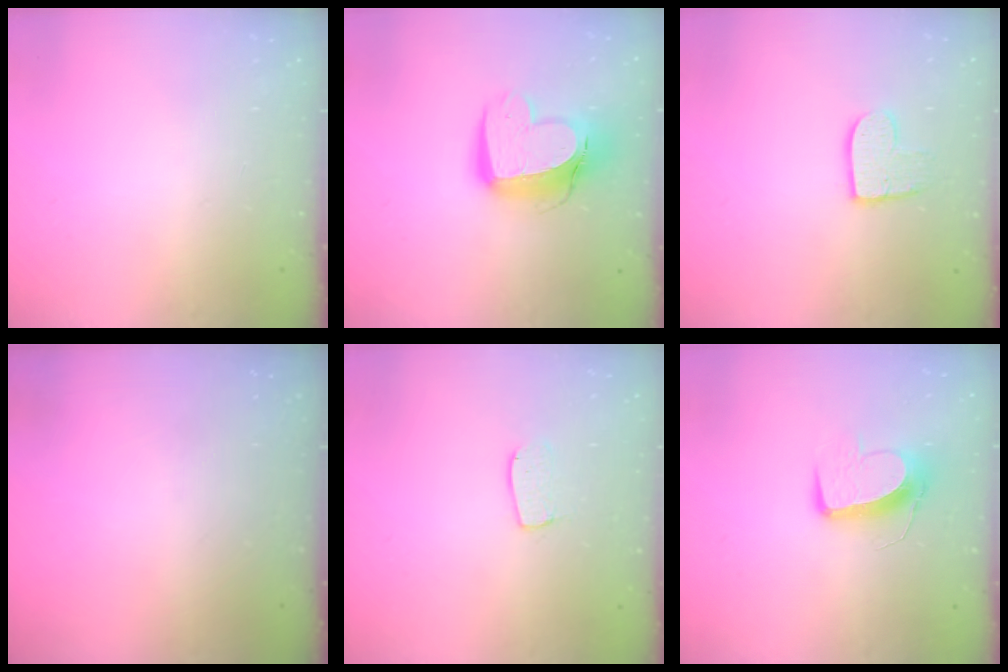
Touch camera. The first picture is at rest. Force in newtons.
{"total": 13.6, "press": 13.5, "slide": 1.4}
{"total": 9.1, "press": 9.0, "slide": 0.7}
{"total": 0.0}
{"total": 6.5, "press": 6.5, "slide": 0.5}
{"total": 10.5, "press": 10.5, "slide": 0.8}